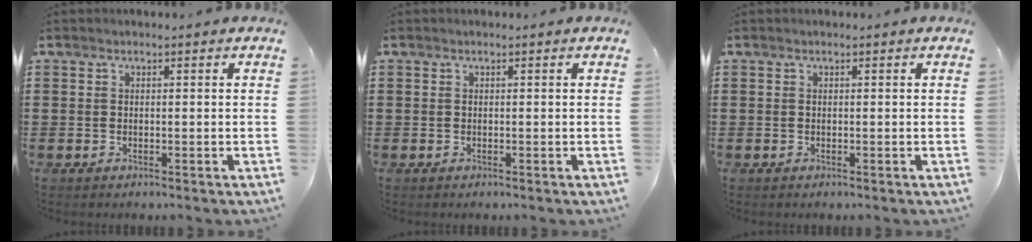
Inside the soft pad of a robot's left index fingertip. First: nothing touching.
{"total": 0.0}
{"total": 0.0}